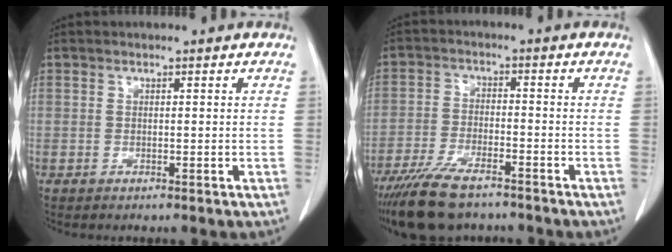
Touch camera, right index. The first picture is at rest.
{"total": 10.3, "force": [-8.2, 2.7, 5.7], "torque": [-0.107, -0.026, -0.140]}